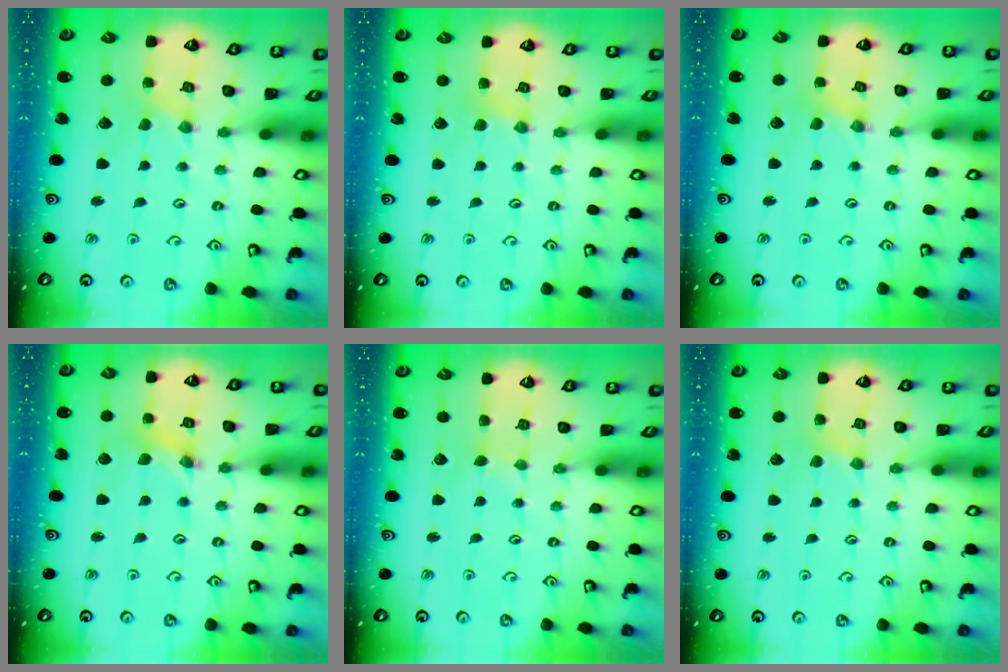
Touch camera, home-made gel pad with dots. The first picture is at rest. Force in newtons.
{"total": 2.2, "press": 2.2, "slide": 0.3}
{"total": 1.3, "press": 1.2, "slide": 0.3}
{"total": 2.7, "press": 2.7, "slide": 0.3}
{"total": 1.2, "press": 1.2, "slide": 0.2}
{"total": 2.2, "press": 2.2, "slide": 0.4}